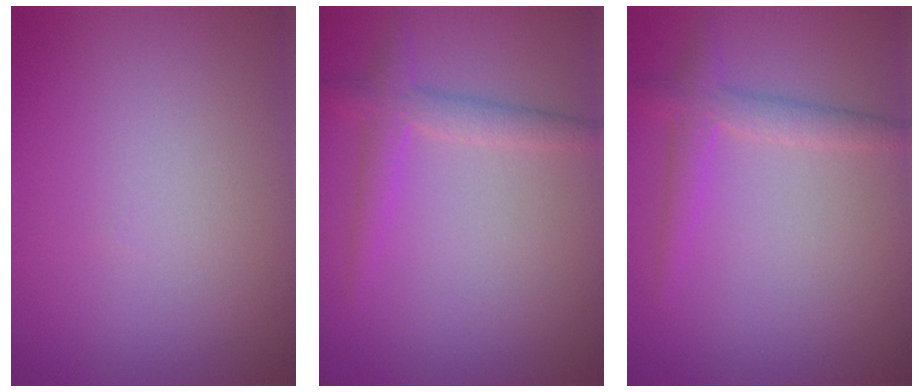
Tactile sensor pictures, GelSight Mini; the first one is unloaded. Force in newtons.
{"total": 2.3, "press": 2.3, "slide": 0.0}
{"total": 2.3, "press": 2.3, "slide": 0.0}